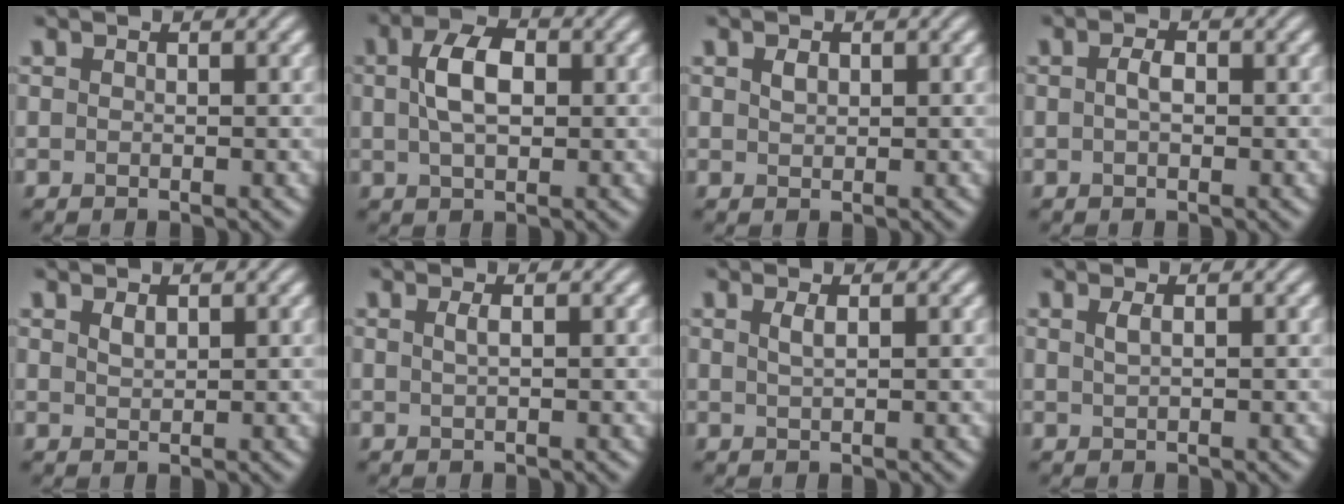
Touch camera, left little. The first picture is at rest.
{"total": 4.4, "force": [0.7, 2.5, 3.6], "torque": [-0.070, 0.006, 0.008]}
{"total": 1.0, "force": [0.4, 0.7, 0.6], "torque": [-0.014, 0.000, 0.009]}
{"total": 1.4, "force": [0.0, 0.8, 1.2], "torque": [-0.024, 0.002, -0.002]}
{"total": 1.0, "force": [0.6, 0.4, 0.6], "torque": [-0.017, 0.000, 0.014]}
{"total": 1.0, "force": [0.2, 0.4, 0.9], "torque": [-0.016, 0.004, 0.003]}
{"total": 1.2, "force": [0.4, 0.4, 1.1], "torque": [-0.021, 0.003, 0.007]}
{"total": 1.0, "force": [0.3, 0.4, 0.9], "torque": [-0.017, 0.002, 0.006]}